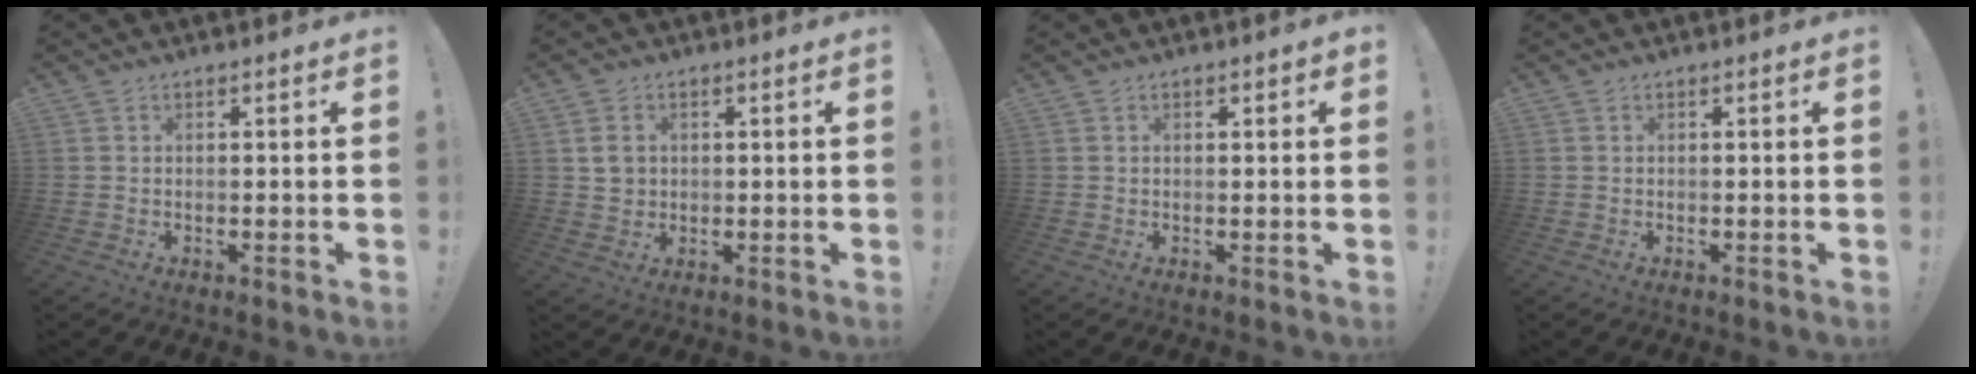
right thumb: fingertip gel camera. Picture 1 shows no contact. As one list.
[{"total": 4.4, "force": [1.0, 3.9, 1.7], "torque": [-0.015, 0.004, 0.018]}, {"total": 0.6, "force": [0.3, 0.4, 0.3], "torque": [-0.003, -0.001, 0.005]}, {"total": 0.0}]